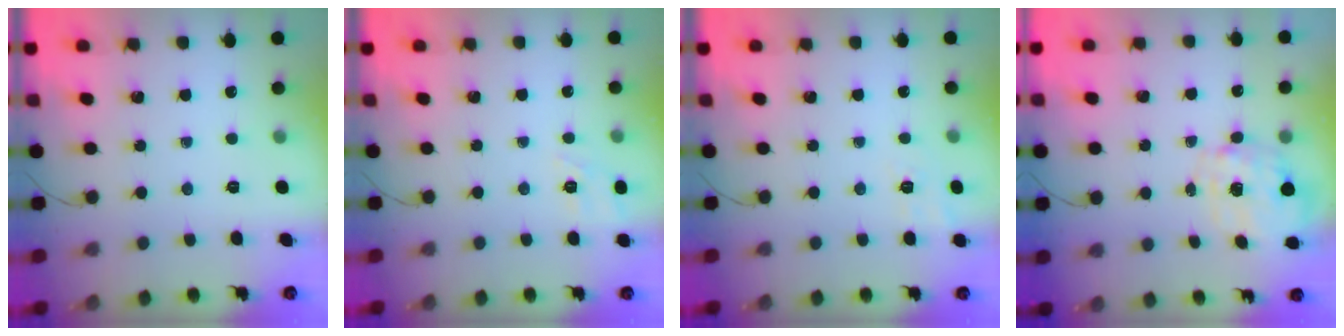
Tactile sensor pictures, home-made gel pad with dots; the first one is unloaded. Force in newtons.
{"total": 8.8, "press": 8.7, "slide": 1.5}
{"total": 7.0, "press": 6.7, "slide": 2.0}
{"total": 2.9, "press": 2.7, "slide": 0.9}